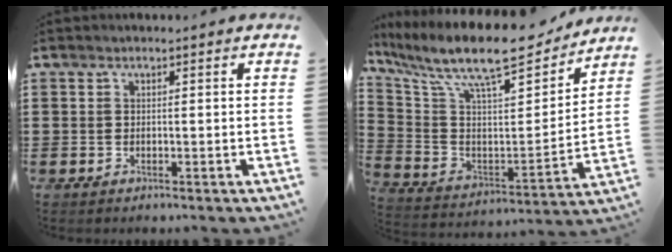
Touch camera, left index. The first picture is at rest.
{"total": 13.3, "force": [10.7, 2.7, 7.4], "torque": [-0.169, -0.072, 0.178]}